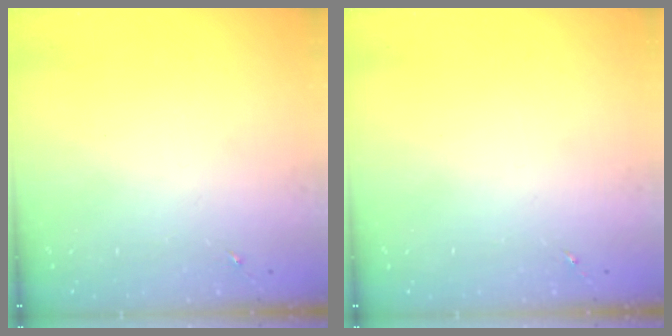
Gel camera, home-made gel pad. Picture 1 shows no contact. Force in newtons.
{"total": 0.0}